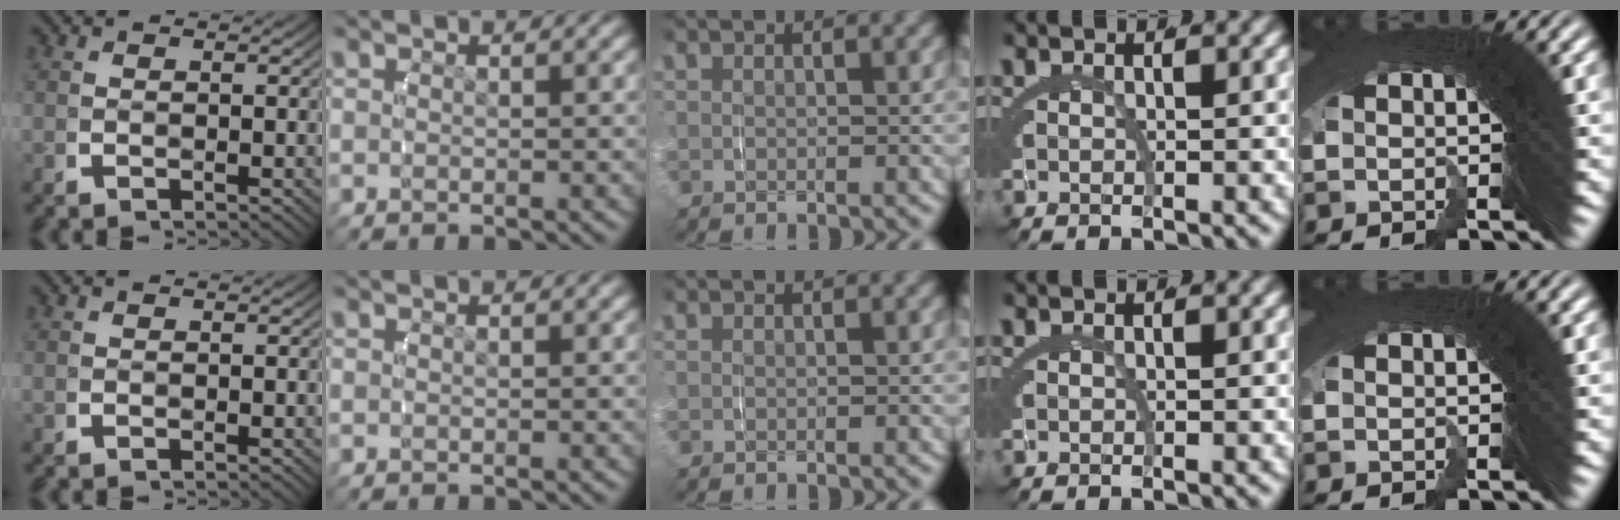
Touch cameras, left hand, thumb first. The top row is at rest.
{}